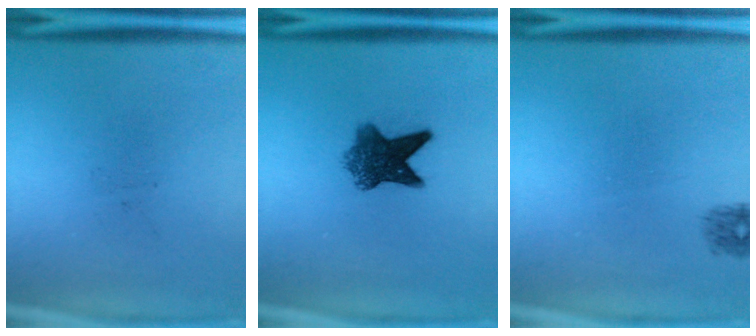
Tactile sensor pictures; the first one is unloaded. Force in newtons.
{"total": 6.8}
{"total": 1.0}